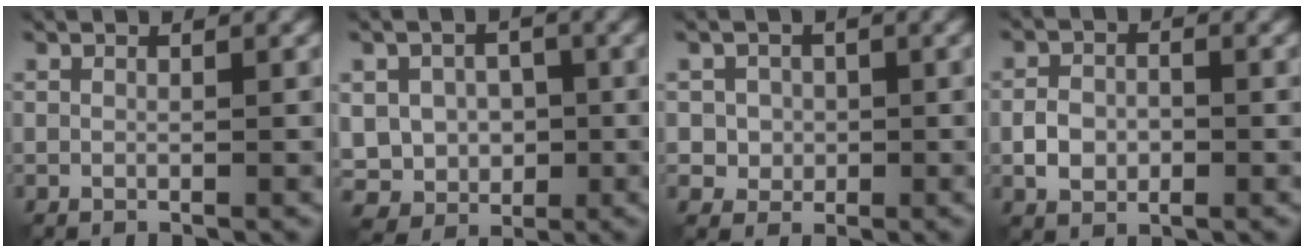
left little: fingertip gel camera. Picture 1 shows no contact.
{"total": 6.2, "force": [0.0, 5.4, 3.0], "torque": [-0.059, 0.002, -0.010]}
{"total": 2.8, "force": [0.3, 2.7, 0.8], "torque": [-0.006, -0.002, 0.008]}
{"total": 2.7, "force": [-0.7, 1.9, 1.7], "torque": [-0.033, 0.001, -0.018]}